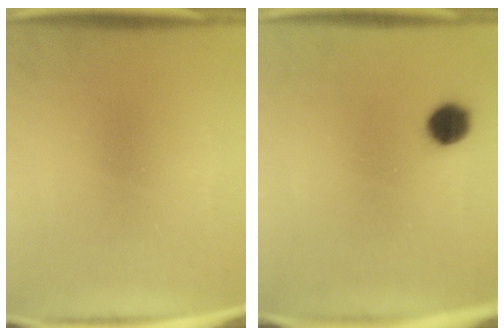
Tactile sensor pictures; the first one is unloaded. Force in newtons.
{"total": 4.7}